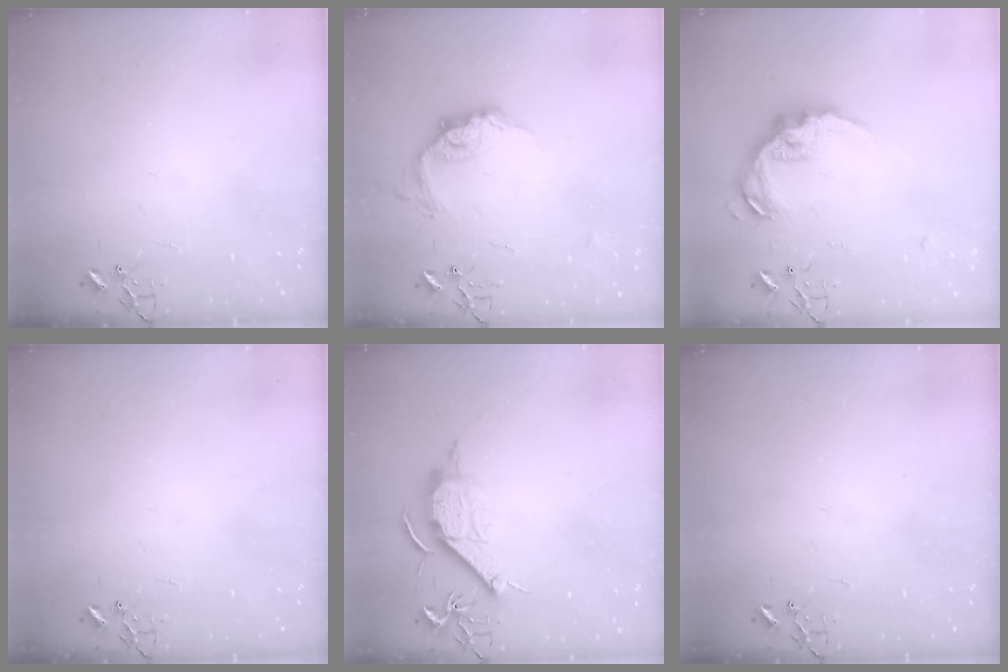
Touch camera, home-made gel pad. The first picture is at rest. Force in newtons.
{"total": 12.9, "press": 12.9, "slide": 0.2}
{"total": 15.4, "press": 15.4, "slide": 0.9}
{"total": 0.0}
{"total": 11.2, "press": 11.2, "slide": 0.1}
{"total": 0.0}